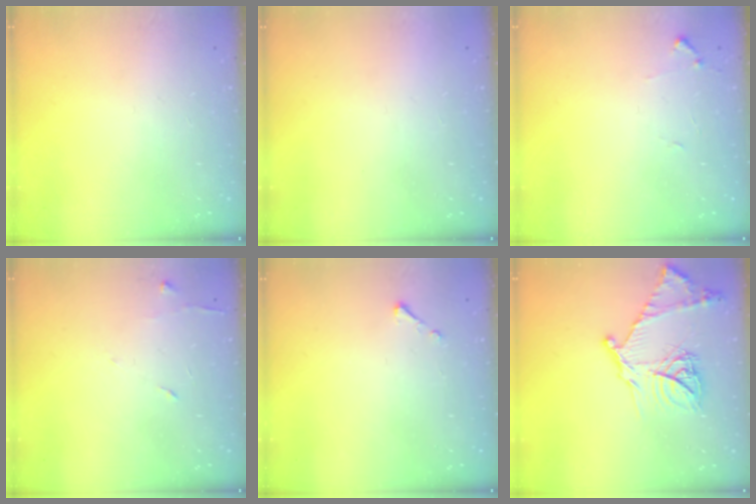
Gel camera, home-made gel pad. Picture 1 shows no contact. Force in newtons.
{"total": 1.5, "press": 1.5, "slide": 0.1}
{"total": 5.8, "press": 5.7, "slide": 0.4}
{"total": 5.8, "press": 5.7, "slide": 0.6}
{"total": 2.5, "press": 2.5, "slide": 0.3}
{"total": 19.1, "press": 19.0, "slide": 1.7}